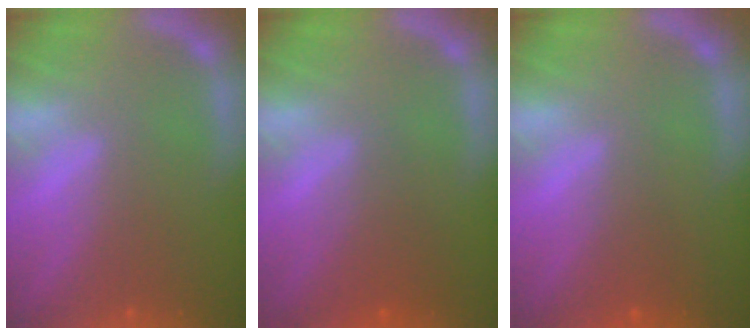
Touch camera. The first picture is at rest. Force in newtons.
{"total": 2.4}
{"total": 1.5}